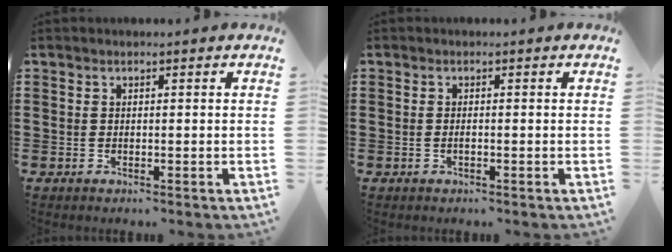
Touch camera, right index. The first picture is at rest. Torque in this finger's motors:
{"motor_torque": [0.98, 1.16, -0.02, -0.01]}